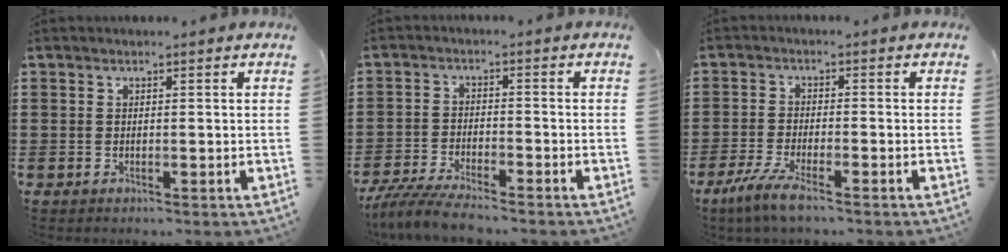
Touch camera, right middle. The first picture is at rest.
{"total": 5.6, "force": [-5.1, 0.4, 2.0], "torque": [-0.054, -0.011, -0.102]}
{"total": 4.9, "force": [-3.8, 0.3, 3.2], "torque": [-0.082, -0.020, -0.075]}